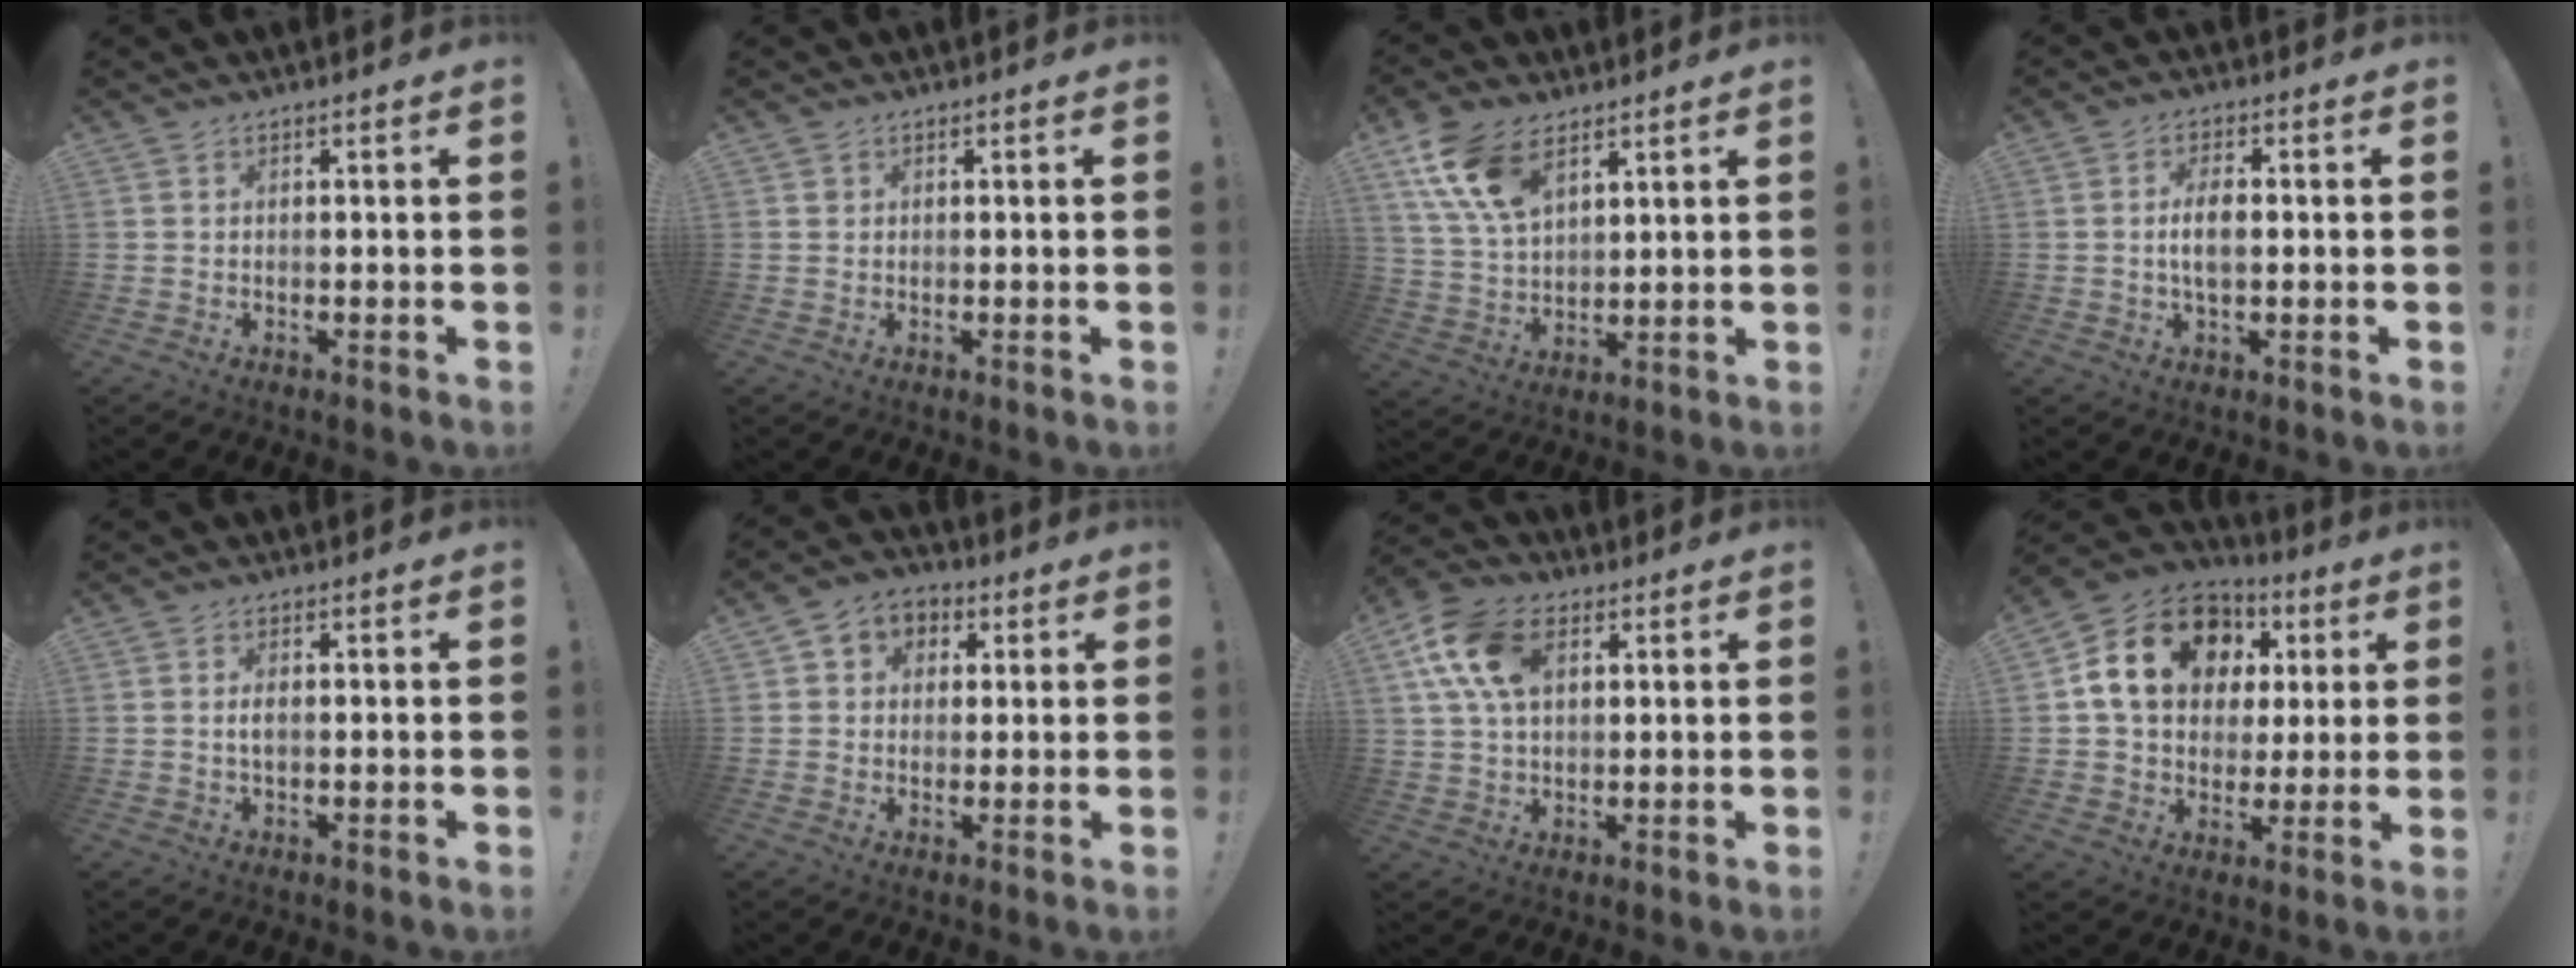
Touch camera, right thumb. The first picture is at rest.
{"total": 0.9, "force": [0.5, 0.8, 0.1], "torque": [-0.002, 0.002, 0.009]}
{"total": 13.5, "force": [7.7, 7.5, 8.2], "torque": [-0.155, -0.025, 0.147]}
{"total": 5.6, "force": [-0.3, 2.5, 5.0], "torque": [-0.085, 0.004, -0.009]}
{"total": 1.8, "force": [-0.1, 0.7, 1.7], "torque": [-0.028, 0.002, -0.004]}
{"total": 6.1, "force": [0.7, 5.7, 2.0], "torque": [-0.021, 0.004, 0.015]}
{"total": 14.8, "force": [5.0, 9.8, 10.0], "torque": [-0.180, 0.001, 0.098]}
{"total": 19.5, "force": [6.6, 14.4, 11.4], "torque": [-0.171, -0.010, 0.133]}